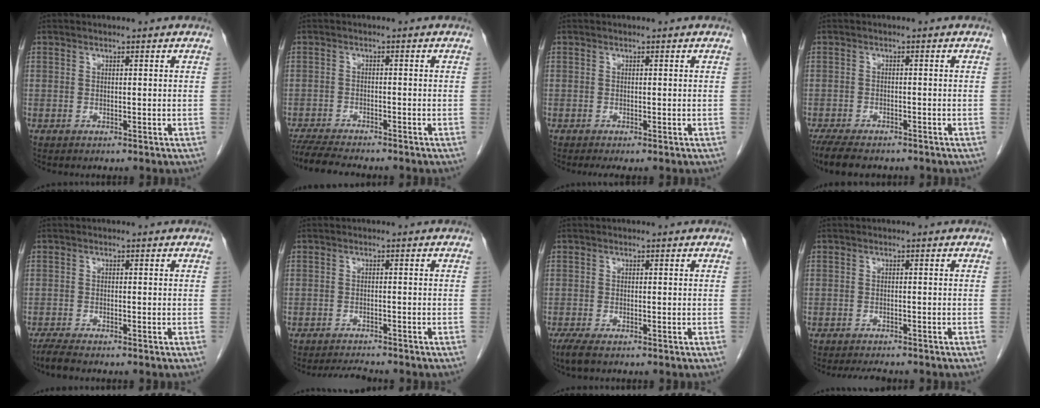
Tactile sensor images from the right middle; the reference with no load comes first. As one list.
[{"total": 7.7, "force": [-6.9, 0.6, 3.3], "torque": [-0.054, -0.019, -0.114]}, {"total": 1.2, "force": [-1.0, 0.0, 0.8], "torque": [-0.011, -0.004, -0.013]}, {"total": 7.8, "force": [-6.3, 2.3, 3.8], "torque": [-0.063, -0.013, -0.095]}, {"total": 2.3, "force": [-2.0, 0.0, 1.2], "torque": [-0.031, -0.008, -0.037]}, {"total": 2.8, "force": [-2.7, -0.1, 0.4], "torque": [-0.011, -0.014, -0.044]}, {"total": 2.4, "force": [-1.7, 0.5, 1.7], "torque": [-0.038, -0.009, -0.030]}, {"total": 4.0, "force": [-3.6, 0.9, 1.5], "torque": [-0.019, -0.006, -0.048]}]